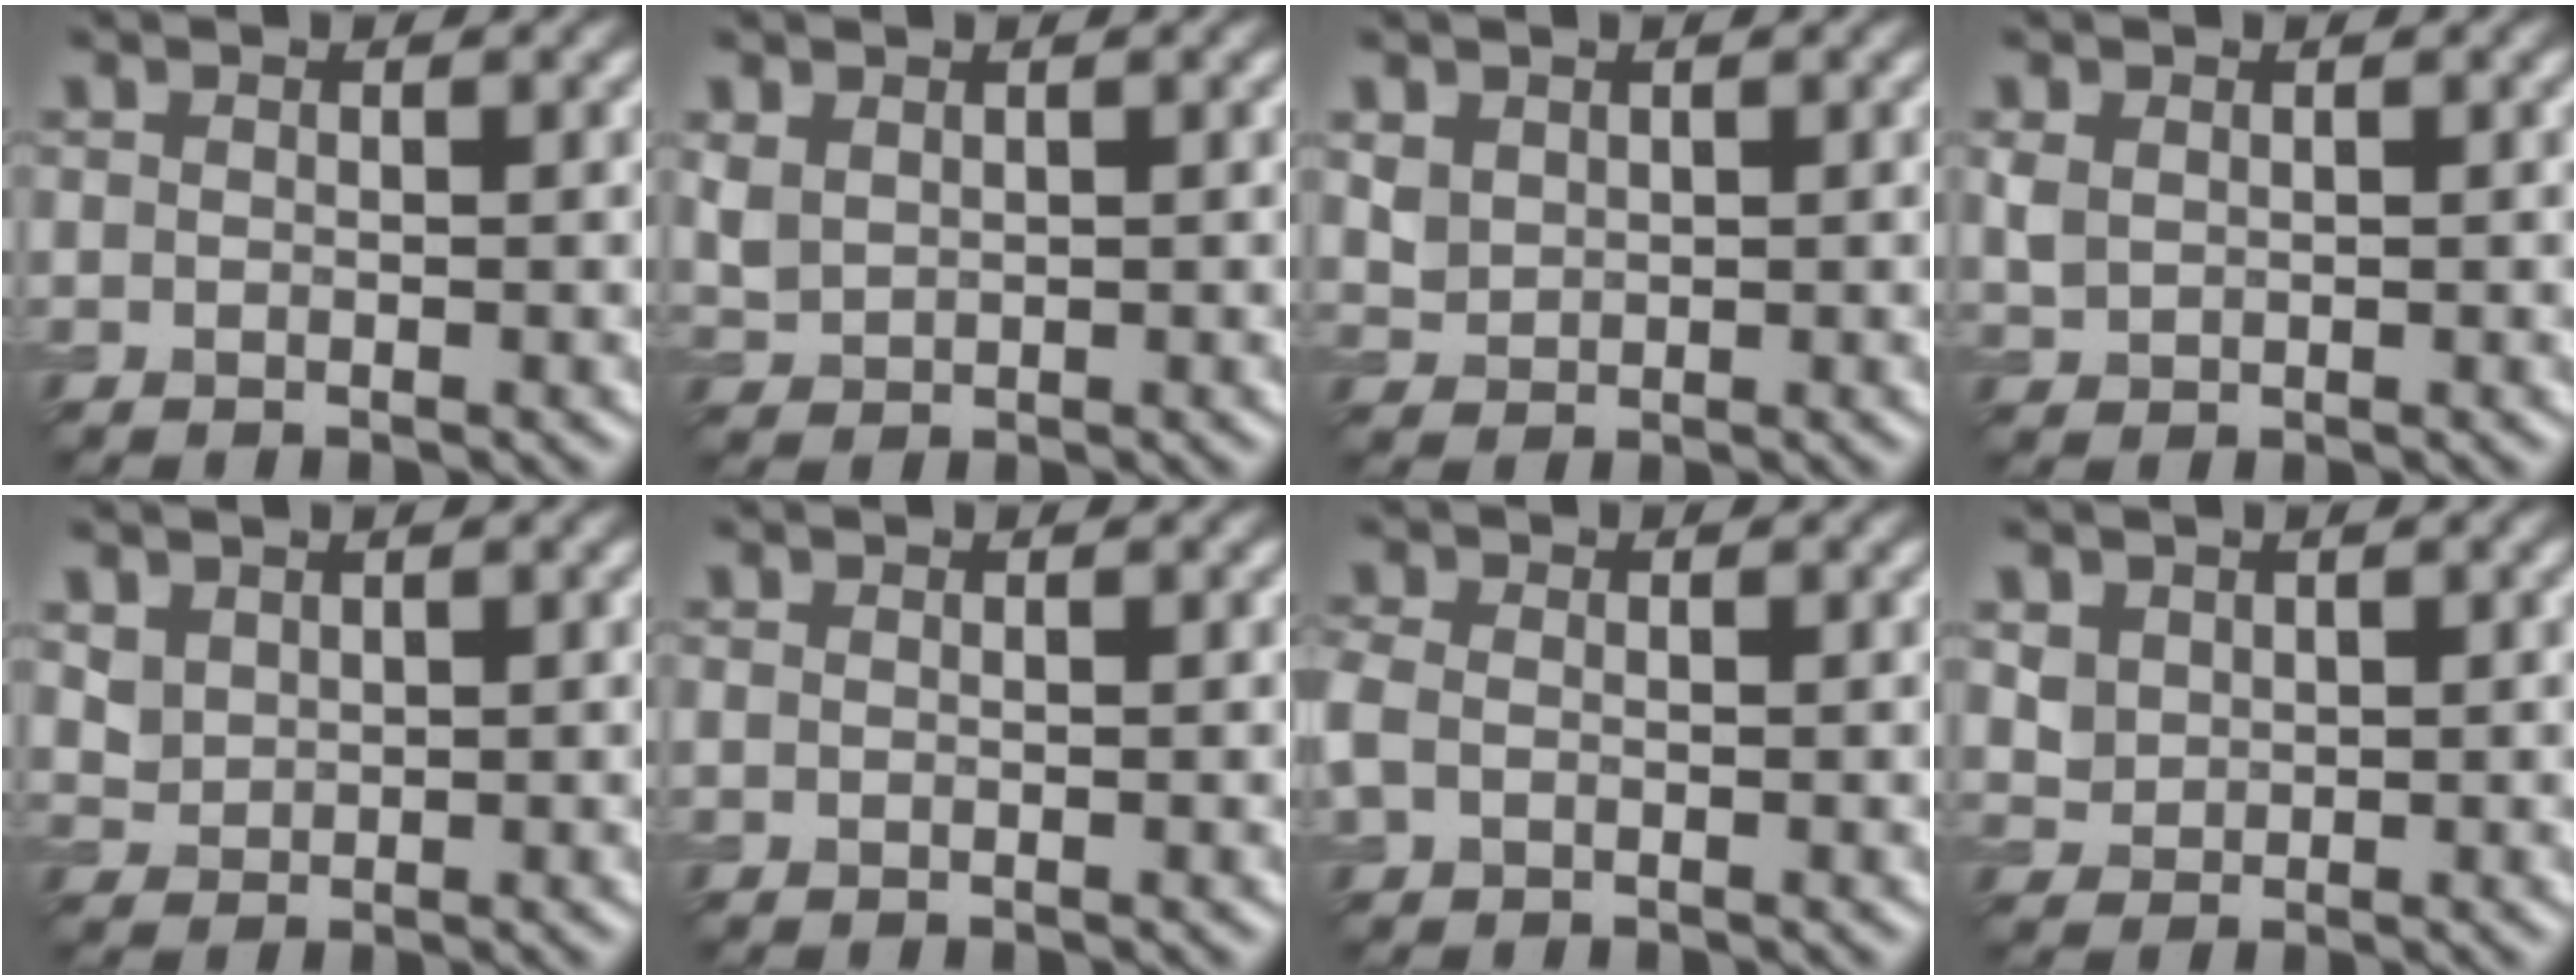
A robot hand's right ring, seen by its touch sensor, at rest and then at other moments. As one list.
[{"total": 1.6, "force": [0.9, 1.1, 0.7], "torque": [-0.022, -0.001, 0.023]}, {"total": 1.6, "force": [0.9, 1.2, 0.5], "torque": [-0.013, -0.003, 0.023]}, {"total": 1.3, "force": [0.5, 1.1, 0.7], "torque": [-0.019, -0.001, 0.015]}, {"total": 1.7, "force": [1.0, 1.2, 0.5], "torque": [-0.014, -0.006, 0.026]}, {"total": 0.0}, {"total": 1.9, "force": [-0.5, 1.4, 1.2], "torque": [-0.033, 0.001, -0.016]}, {"total": 2.0, "force": [1.0, 1.6, 0.6], "torque": [-0.018, -0.010, 0.033]}]